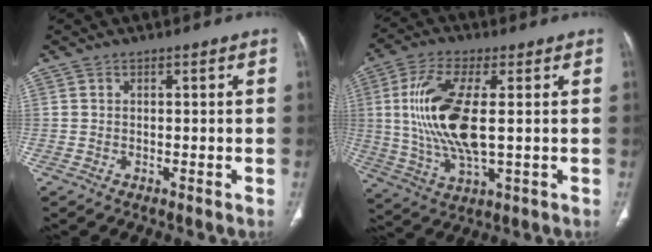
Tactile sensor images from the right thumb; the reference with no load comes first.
{"total": 15.4, "force": [1.5, 5.7, 14.3], "torque": [-0.308, -0.008, 0.033]}